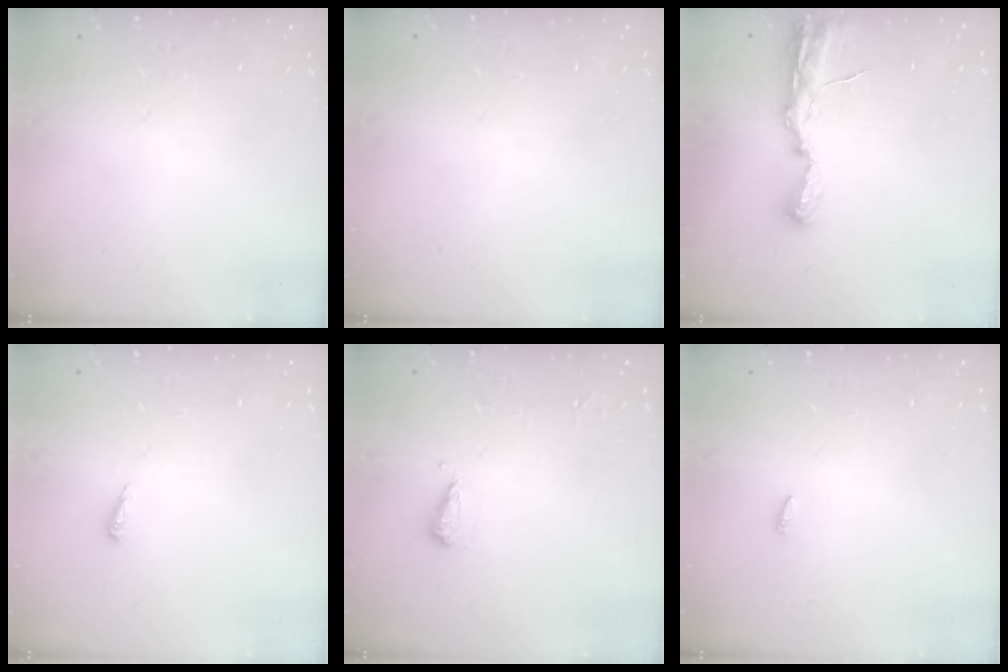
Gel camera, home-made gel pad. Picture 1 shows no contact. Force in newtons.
{"total": 0.9, "press": 0.9, "slide": 0.0}
{"total": 8.1, "press": 8.1, "slide": 0.8}
{"total": 4.1, "press": 4.0, "slide": 0.8}
{"total": 5.2, "press": 5.1, "slide": 0.9}
{"total": 2.1, "press": 1.9, "slide": 0.7}